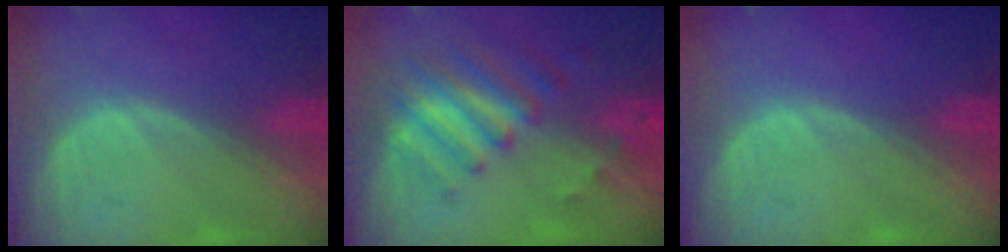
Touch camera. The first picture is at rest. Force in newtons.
{"total": 7.8, "press": 6.9, "slide": 3.6}
{"total": 0.0}